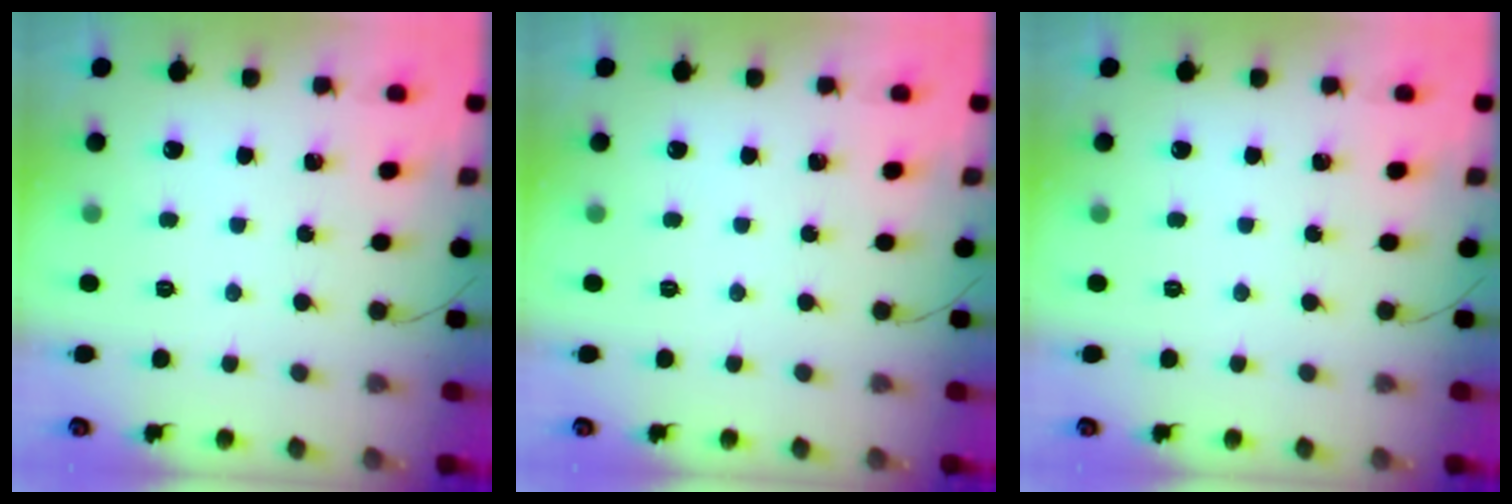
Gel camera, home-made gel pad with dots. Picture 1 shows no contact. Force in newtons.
{"total": 0.0}
{"total": 0.0}